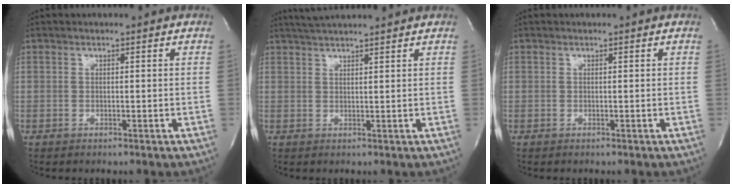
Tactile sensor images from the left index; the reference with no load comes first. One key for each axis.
{"total": 6.3, "fx": 5.7, "fy": -0.4, "fz": 2.6, "tx": -0.048, "ty": 0.027, "tz": 0.092}
{"total": 0.0}